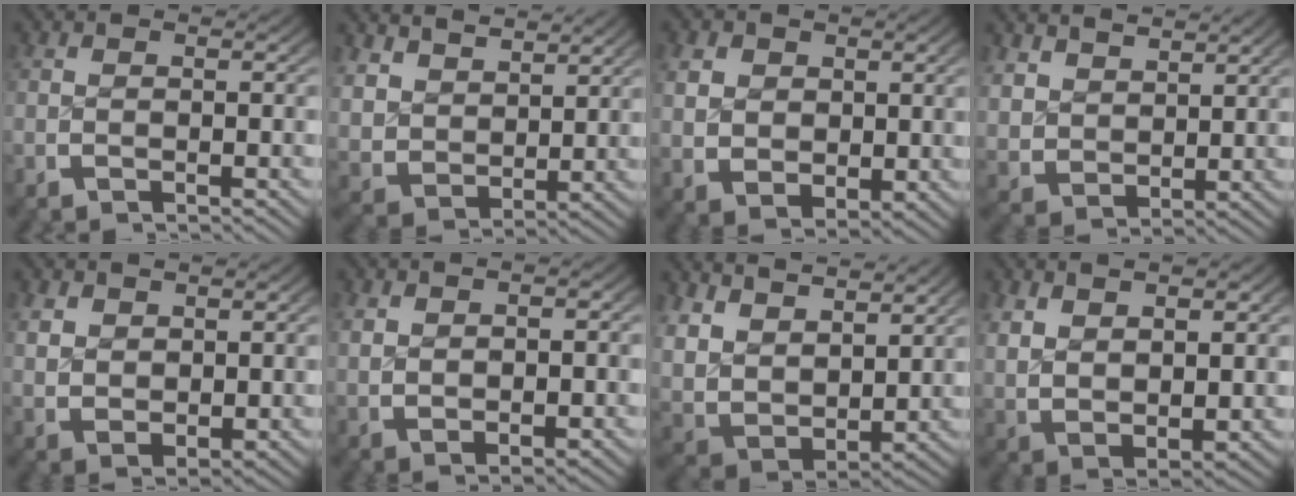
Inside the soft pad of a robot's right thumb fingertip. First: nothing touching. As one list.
[{"total": 5.6, "force": [2.3, 4.1, 3.0], "torque": [-0.084, -0.032, 0.059]}, {"total": 5.2, "force": [0.7, 4.2, 3.1], "torque": [-0.070, -0.029, 0.032]}, {"total": 4.2, "force": [2.4, 2.9, 1.9], "torque": [-0.052, -0.022, 0.059]}, {"total": 4.1, "force": [1.3, 2.8, 2.6], "torque": [-0.053, -0.017, 0.041]}, {"total": 3.1, "force": [1.1, 1.7, 2.3], "torque": [-0.042, -0.001, 0.030]}, {"total": 10.9, "force": [2.0, 8.1, 7.1], "torque": [-0.194, -0.050, 0.052]}, {"total": 7.4, "force": [1.2, 5.2, 5.2], "torque": [-0.119, -0.029, 0.044]}]